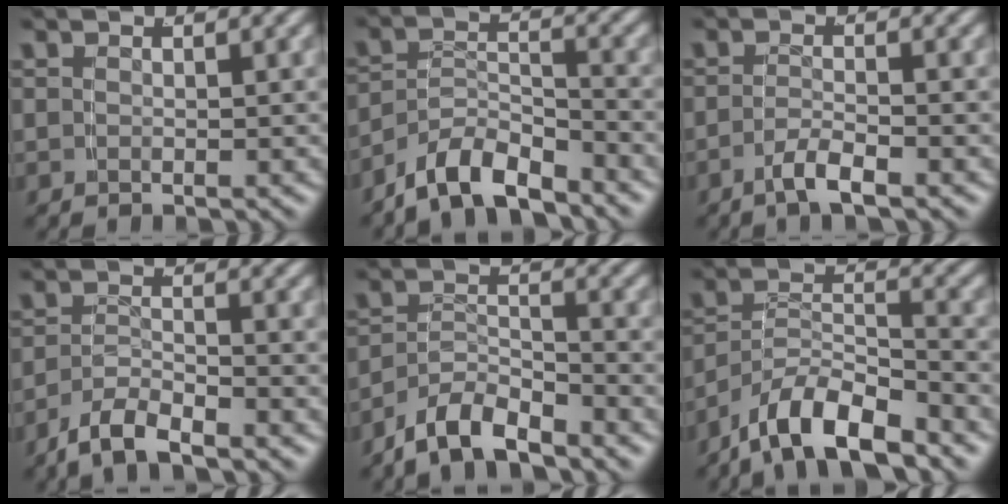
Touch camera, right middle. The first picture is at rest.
{"total": 5.5, "force": [-4.3, 2.4, 2.4], "torque": [-0.042, -0.005, -0.076]}
{"total": 2.5, "force": [-2.0, -0.1, 1.4], "torque": [-0.030, -0.004, -0.036]}
{"total": 3.8, "force": [-3.0, 1.3, 2.0], "torque": [-0.044, -0.007, -0.053]}
{"total": 5.0, "force": [-4.2, 2.0, 2.0], "torque": [-0.036, -0.002, -0.076]}
{"total": 6.2, "force": [-4.7, 2.5, 3.2], "torque": [-0.051, -0.005, -0.080]}